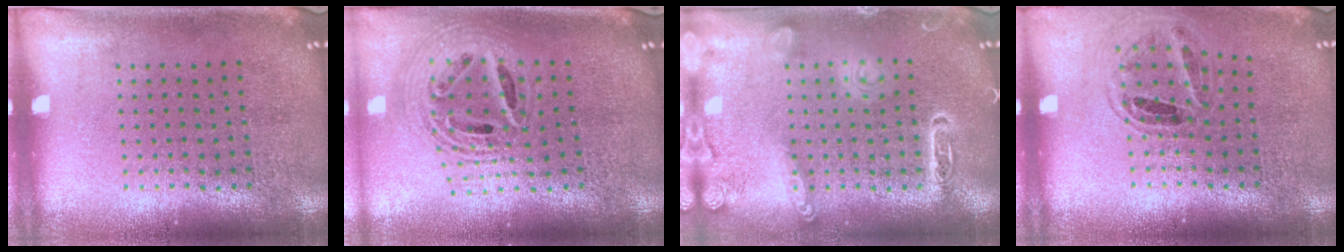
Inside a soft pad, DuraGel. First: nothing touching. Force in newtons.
{"total": 2.3, "press": 1.8, "slide": 1.6}
{"total": 3.1, "press": 3.1, "slide": 0.2}
{"total": 0.9, "press": 0.9, "slide": 0.0}